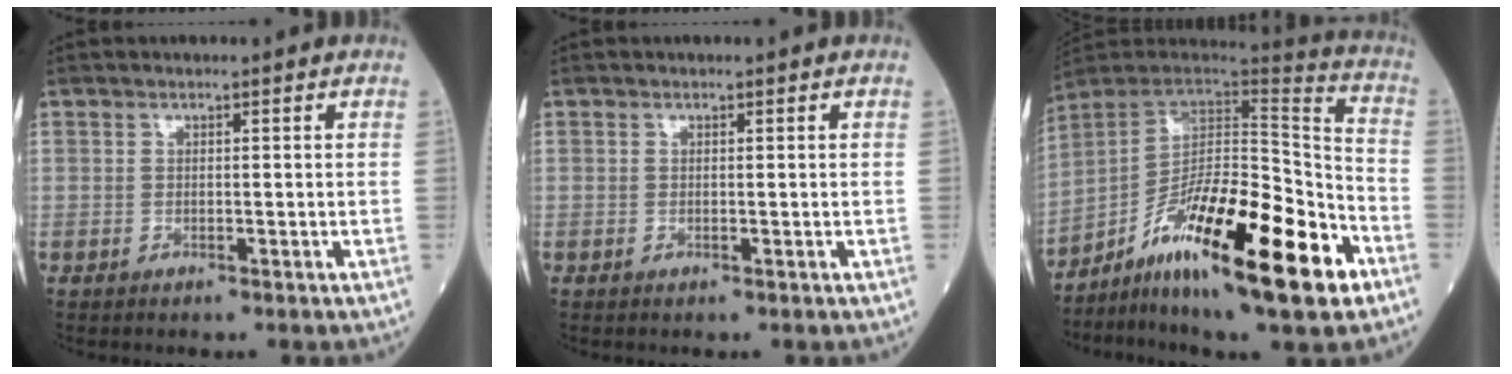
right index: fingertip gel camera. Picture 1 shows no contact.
{"total": 0.0}
{"total": 24.0, "force": [-11.8, 4.2, 20.5], "torque": [-0.309, -0.012, -0.196]}